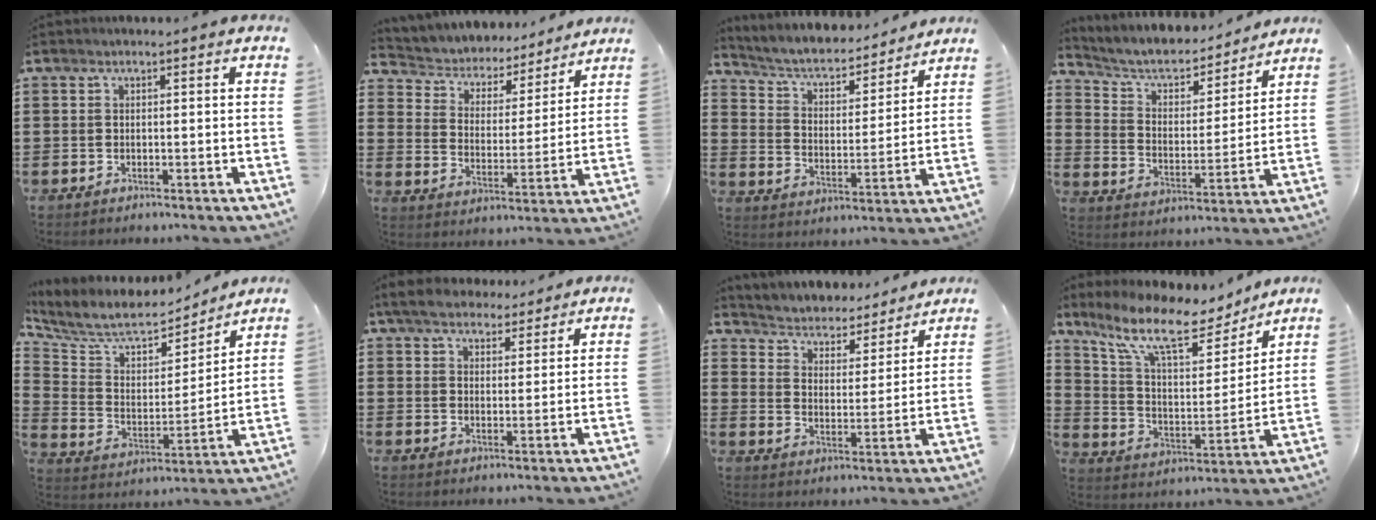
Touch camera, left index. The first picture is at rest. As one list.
[{"total": 4.1, "force": [3.8, 1.3, 0.1], "torque": [-0.031, -0.034, 0.059]}, {"total": 4.5, "force": [3.9, 1.5, 1.9], "torque": [-0.057, -0.030, 0.057]}, {"total": 5.4, "force": [4.5, 2.1, 2.0], "torque": [-0.065, -0.031, 0.070]}, {"total": 8.2, "force": [7.2, 2.8, 2.9], "torque": [-0.096, -0.045, 0.125]}, {"total": 5.0, "force": [4.5, 1.6, 1.4], "torque": [-0.044, -0.007, 0.083]}, {"total": 3.5, "force": [3.5, 0.4, 0.0], "torque": [-0.024, -0.034, 0.051]}, {"total": 12.1, "force": [9.1, 3.4, 7.2], "torque": [-0.169, -0.048, 0.155]}]